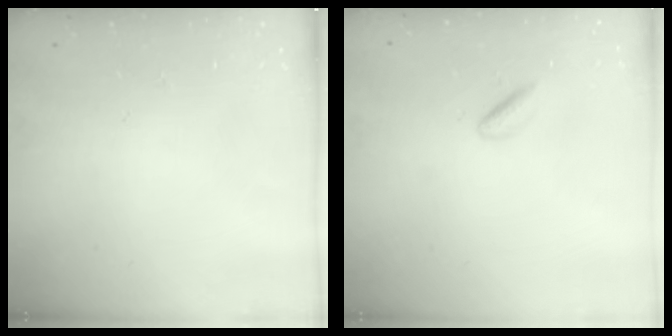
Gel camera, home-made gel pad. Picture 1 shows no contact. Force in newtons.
{"total": 2.5, "press": 2.4, "slide": 0.8}